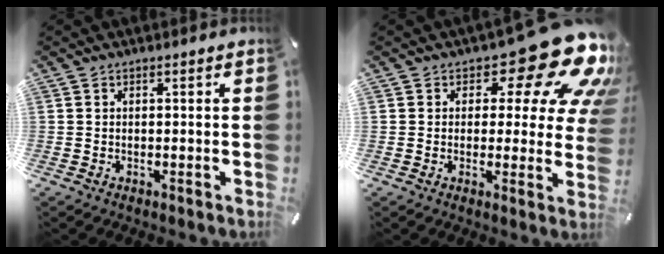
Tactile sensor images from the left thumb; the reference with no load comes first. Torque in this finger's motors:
{"motor_torque": [1.03, 1.07, 0.49, -0.42, 0.11]}